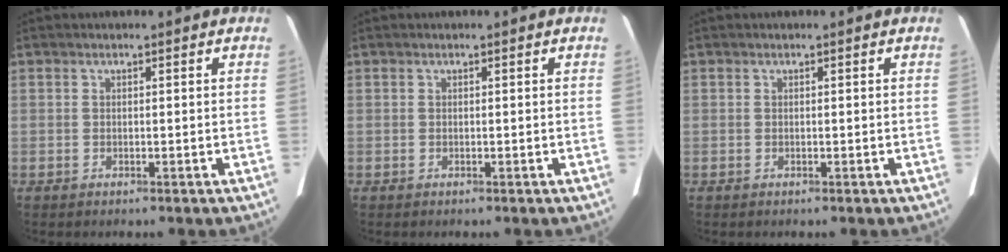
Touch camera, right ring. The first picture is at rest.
{"total": 0.0}
{"total": 0.0}